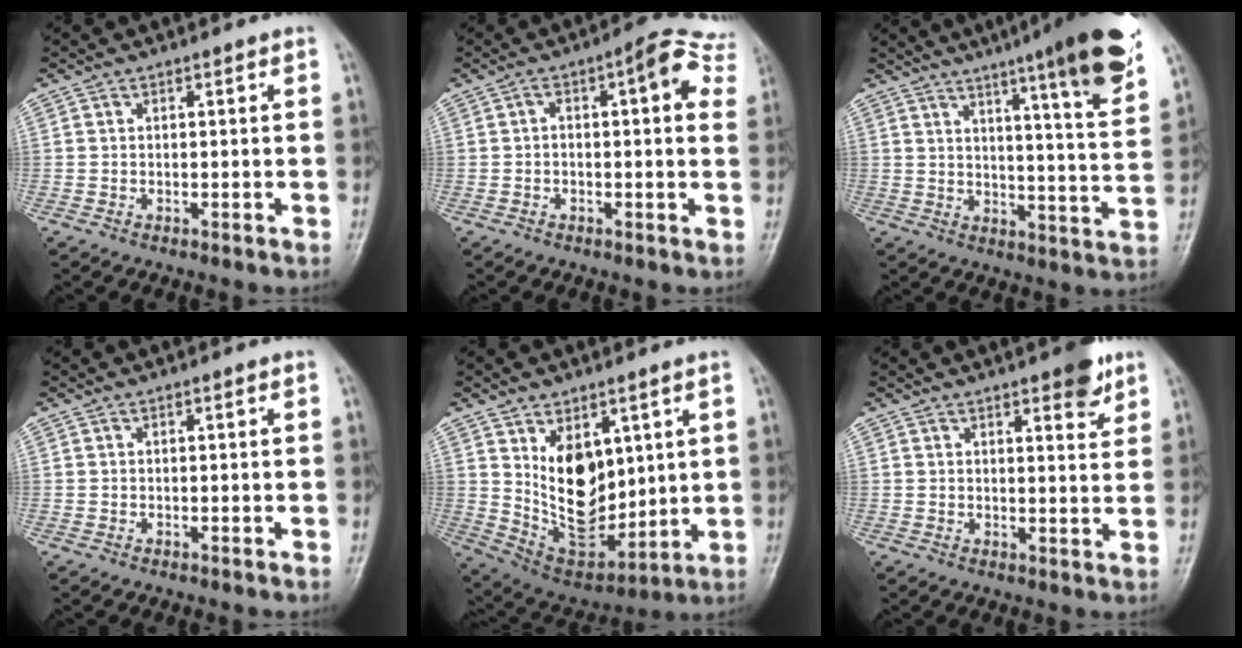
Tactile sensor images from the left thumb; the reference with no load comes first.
{"total": 9.9, "force": [2.9, 3.4, 8.8], "torque": [-0.089, 0.019, 0.027]}
{"total": 19.1, "force": [12.1, 1.6, 14.7], "torque": [-0.186, -0.053, 0.159]}
{"total": 0.0}
{"total": 14.3, "force": [3.8, 8.9, 10.6], "torque": [-0.124, -0.035, 0.092]}
{"total": 5.7, "force": [3.6, 1.8, 4.0], "torque": [-0.039, -0.019, 0.043]}